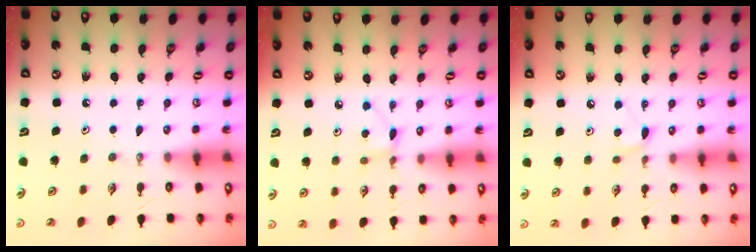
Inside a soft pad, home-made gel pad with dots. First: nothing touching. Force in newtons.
{"total": 3.6, "press": 3.5, "slide": 0.4}
{"total": 4.8, "press": 4.8, "slide": 0.6}